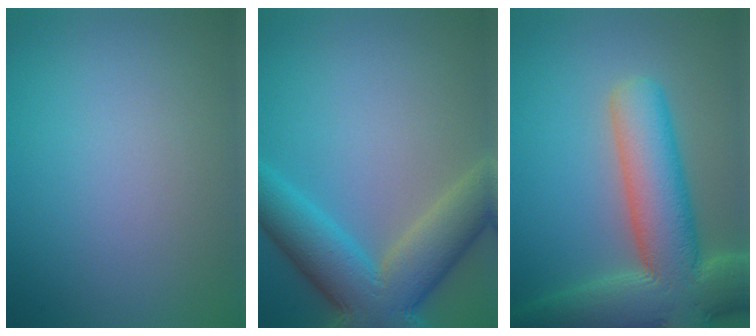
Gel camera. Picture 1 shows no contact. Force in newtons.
{"total": 9.2, "press": 9.2, "slide": 0.5}
{"total": 12.5, "press": 12.5, "slide": 0.9}